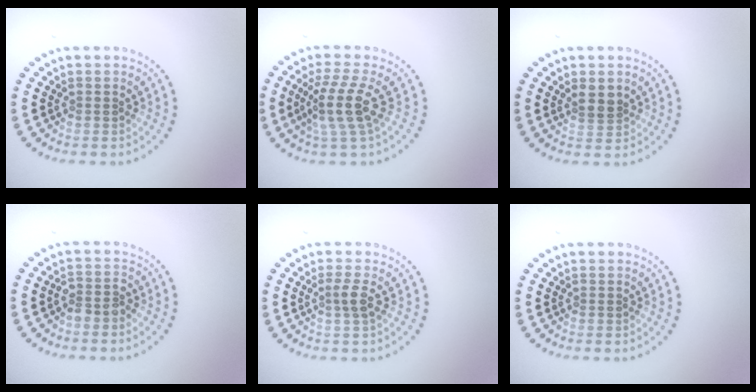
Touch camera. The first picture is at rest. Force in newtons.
{"total": 3.7, "press": 2.9, "slide": 2.3}
{"total": 2.0, "press": 1.8, "slide": 1.1}
{"total": 1.8, "press": 1.5, "slide": 1.1}
{"total": 1.6, "press": 1.3, "slide": 1.0}
{"total": 0.0}